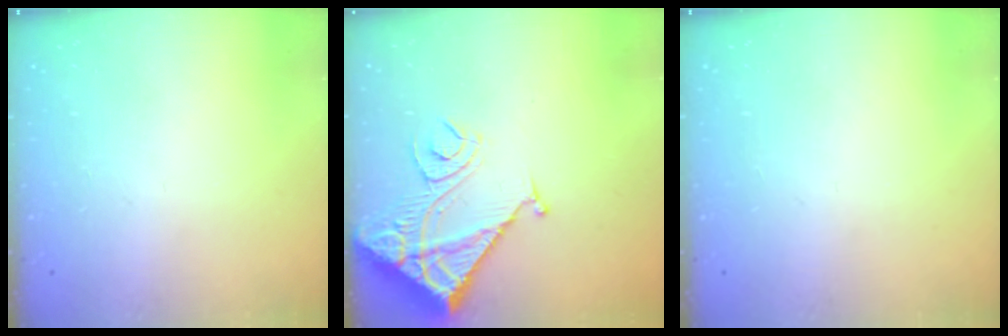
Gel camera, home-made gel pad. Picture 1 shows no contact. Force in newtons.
{"total": 13.7, "press": 13.6, "slide": 1.6}
{"total": 0.0}